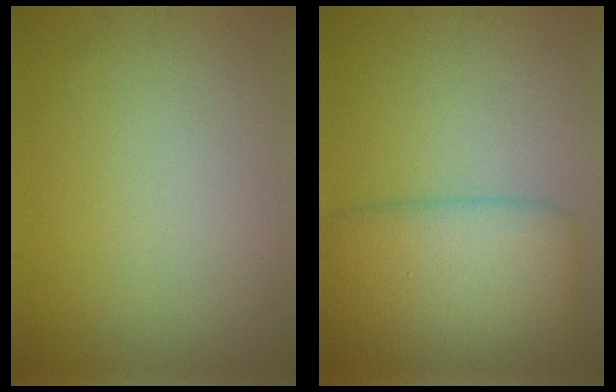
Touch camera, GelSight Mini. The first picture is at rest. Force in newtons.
{"total": 7.5, "press": 7.5, "slide": 0.1}